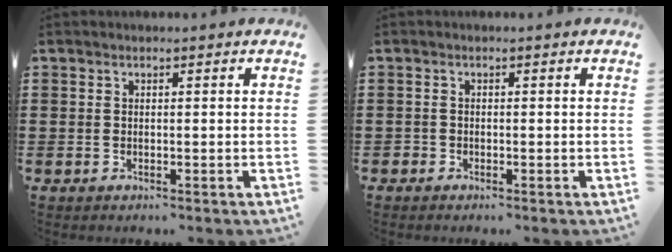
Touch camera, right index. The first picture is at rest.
{"total": 0.8, "force": [-0.6, 0.5, 0.1], "torque": [-0.002, 0.002, -0.014]}